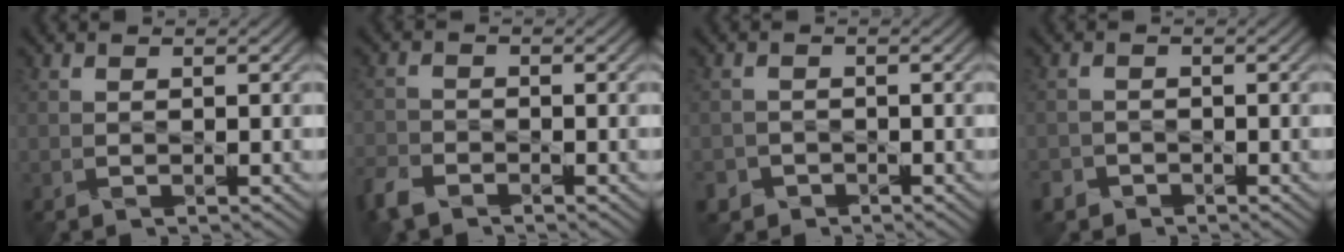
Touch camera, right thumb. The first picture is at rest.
{"total": 3.7, "force": [-3.0, 1.7, 1.5], "torque": [-0.038, -0.009, -0.071]}
{"total": 2.3, "force": [-1.6, 1.7, 0.3], "torque": [-0.007, -0.006, -0.034]}
{"total": 2.1, "force": [-1.5, 1.3, 0.3], "torque": [-0.006, -0.004, -0.038]}